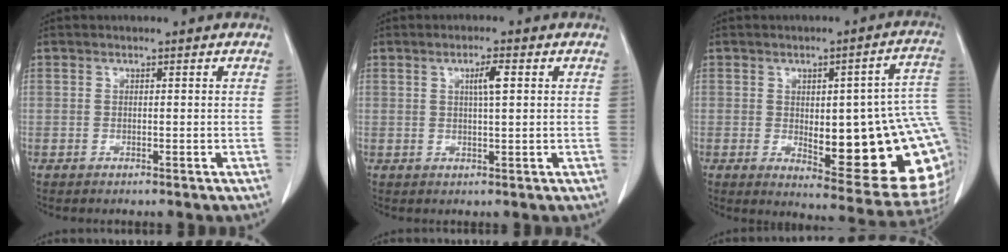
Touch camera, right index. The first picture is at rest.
{"total": 3.0, "force": [0.9, 0.2, 2.8], "torque": [-0.049, 0.001, 0.015]}
{"total": 22.4, "force": [-1.0, 5.5, 21.7], "torque": [-0.198, 0.010, 0.006]}